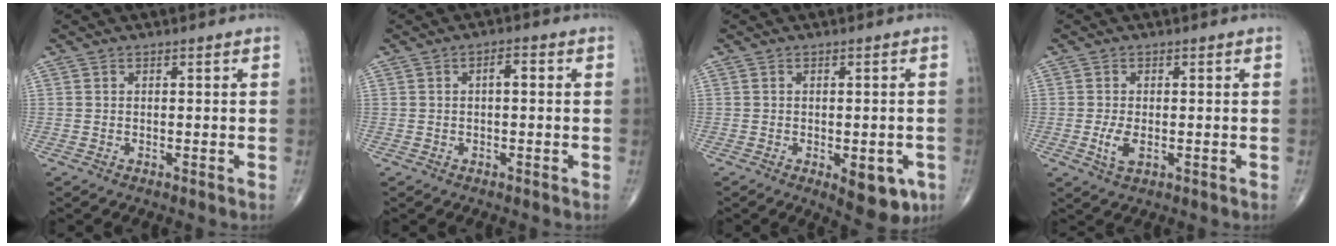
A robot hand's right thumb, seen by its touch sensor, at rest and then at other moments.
{"total": 2.2, "force": [0.2, 0.9, 2.0], "torque": [-0.027, 0.008, -0.001]}
{"total": 7.9, "force": [-2.9, 3.6, 6.4], "torque": [-0.058, -0.002, -0.027]}
{"total": 3.5, "force": [-0.6, 1.7, 3.0], "torque": [-0.063, -0.006, -0.011]}